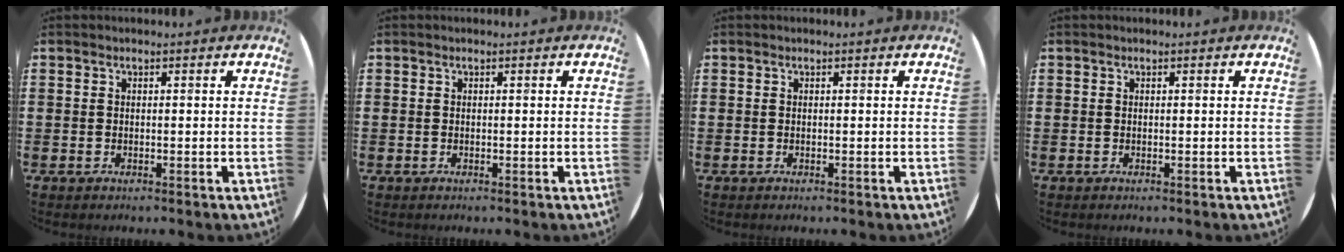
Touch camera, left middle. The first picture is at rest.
{"total": 0.0}
{"total": 0.0}
{"total": 0.0}